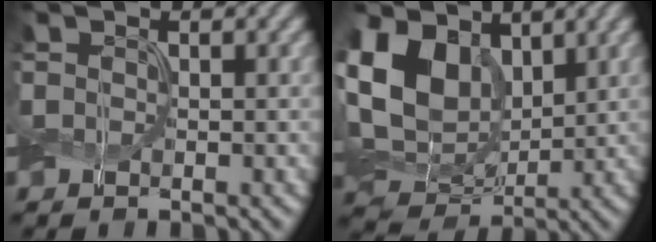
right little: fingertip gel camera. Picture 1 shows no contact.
{"total": 10.3, "force": [3.0, 7.4, 6.6], "torque": [-0.159, 0.003, 0.053]}